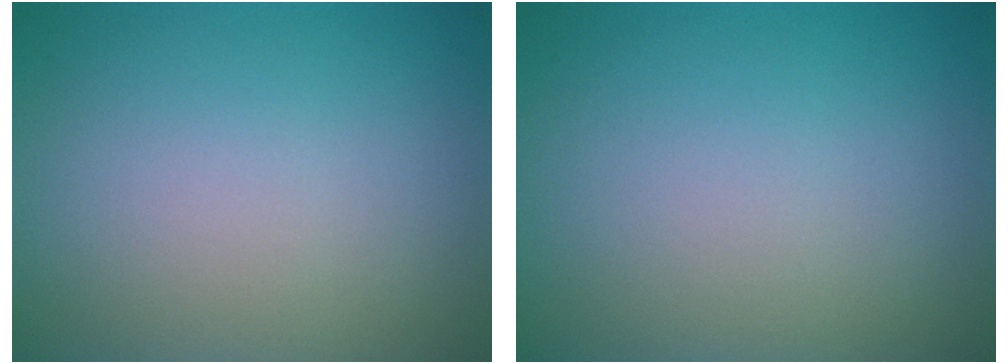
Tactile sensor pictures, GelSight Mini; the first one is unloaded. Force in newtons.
{"total": 0.0}